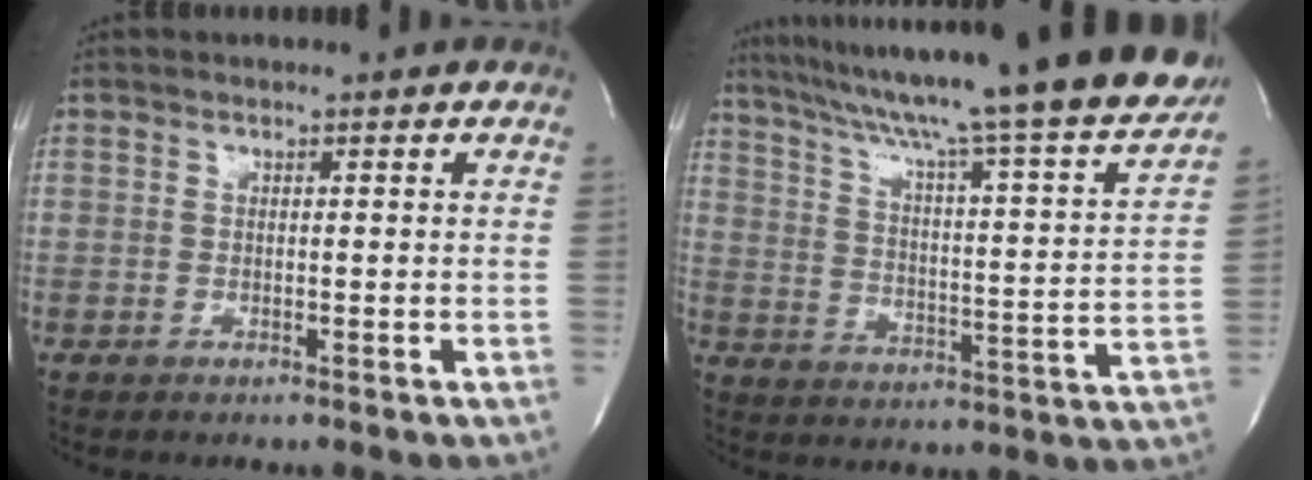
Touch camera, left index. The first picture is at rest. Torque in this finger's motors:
{"motor_torque": [0.36, -0.20, 0.71, 0.14]}